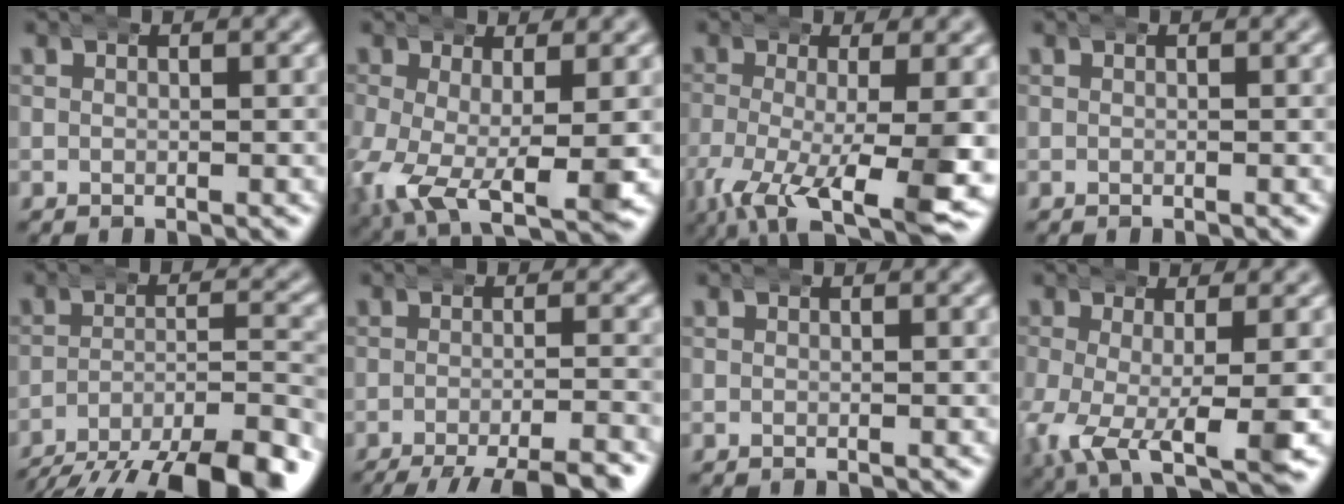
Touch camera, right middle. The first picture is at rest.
{"total": 12.4, "force": [-3.1, 7.9, 9.1], "torque": [-0.185, -0.054, -0.028]}
{"total": 11.5, "force": [-7.0, 4.0, 8.2], "torque": [-0.147, -0.033, -0.092]}
{"total": 0.0}
{"total": 11.6, "force": [-9.1, 3.7, 6.3], "torque": [-0.075, -0.012, -0.135]}
{"total": 10.9, "force": [-8.9, 3.7, 5.0], "torque": [-0.063, -0.026, -0.127]}
{"total": 0.0}
{"total": 10.6, "force": [-3.3, 5.6, 8.4], "torque": [-0.171, -0.047, -0.033]}